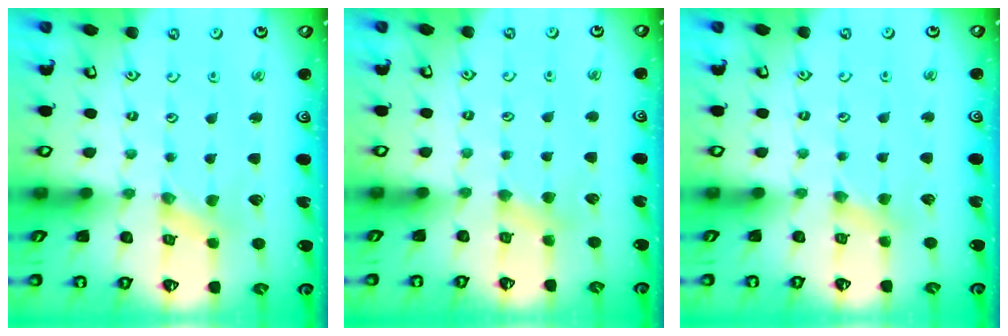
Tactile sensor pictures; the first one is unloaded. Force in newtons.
{"total": 3.5, "press": 3.5, "slide": 0.4}
{"total": 2.5, "press": 2.4, "slide": 0.5}